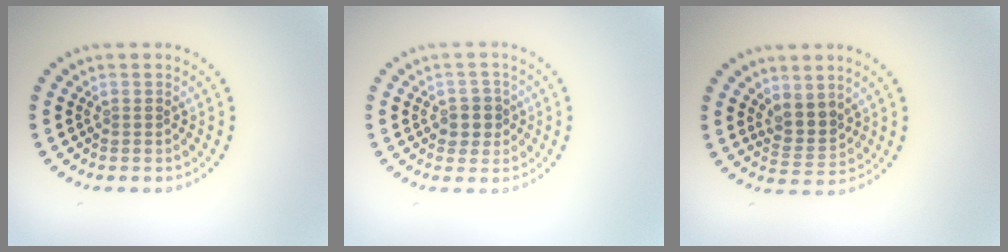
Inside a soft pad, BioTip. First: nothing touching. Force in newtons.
{"total": 2.2, "press": 2.0, "slide": 0.9}
{"total": 2.6, "press": 2.1, "slide": 1.5}